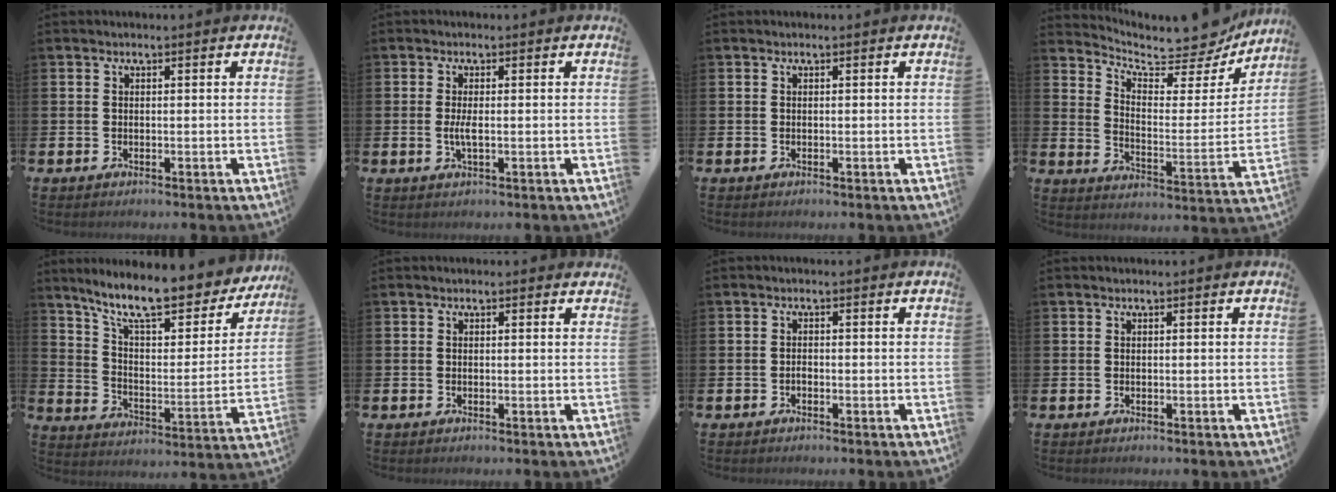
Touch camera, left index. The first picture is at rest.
{"total": 2.0, "force": [-0.2, 0.5, 1.9], "torque": [-0.038, 0.000, -0.003]}
{"total": 0.0}
{"total": 7.8, "force": [7.2, 2.3, 1.8], "torque": [-0.040, -0.071, 0.118]}
{"total": 11.7, "force": [9.8, 2.8, 5.7], "torque": [-0.133, -0.064, 0.165]}
{"total": 0.0}
{"total": 0.7, "force": [-0.5, 0.4, 0.3], "torque": [-0.002, -0.005, -0.010]}
{"total": 0.0}